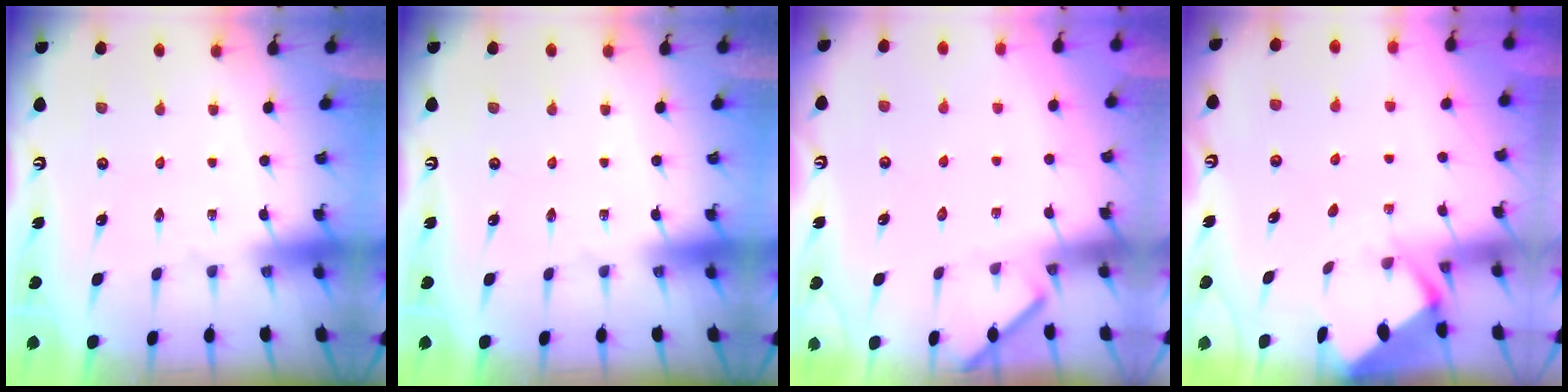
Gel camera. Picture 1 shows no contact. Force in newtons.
{"total": 0.0}
{"total": 1.7, "press": 1.6, "slide": 0.1}
{"total": 2.6, "press": 2.6, "slide": 0.4}